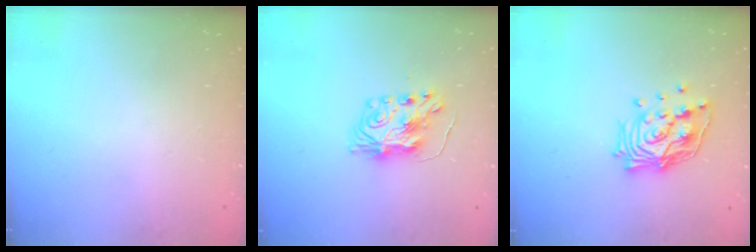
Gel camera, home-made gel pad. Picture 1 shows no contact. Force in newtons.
{"total": 7.8, "press": 7.8, "slide": 0.2}
{"total": 15.1, "press": 14.9, "slide": 1.9}